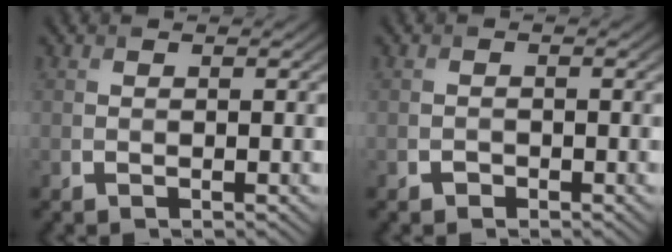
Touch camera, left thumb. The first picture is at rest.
{"total": 0.8, "force": [-0.6, 0.5, 0.1], "torque": [-0.001, -0.002, -0.011]}